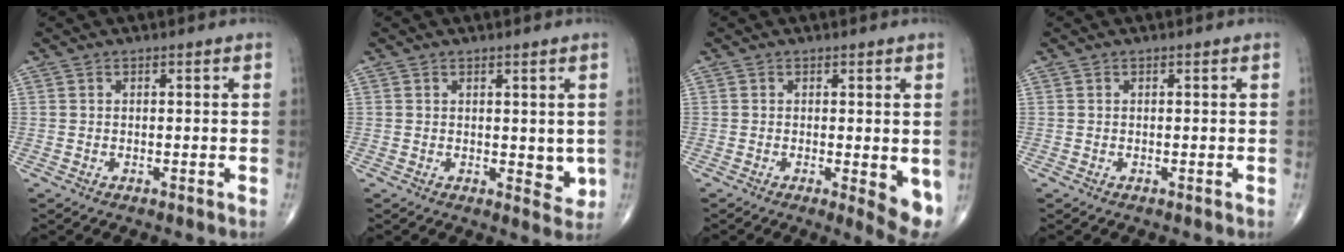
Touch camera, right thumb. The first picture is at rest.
{"total": 3.6, "force": [0.5, 2.0, 2.9], "torque": [-0.025, -0.011, 0.010]}
{"total": 5.6, "force": [-0.7, 1.6, 5.3], "torque": [-0.069, -0.016, -0.009]}
{"total": 0.0}